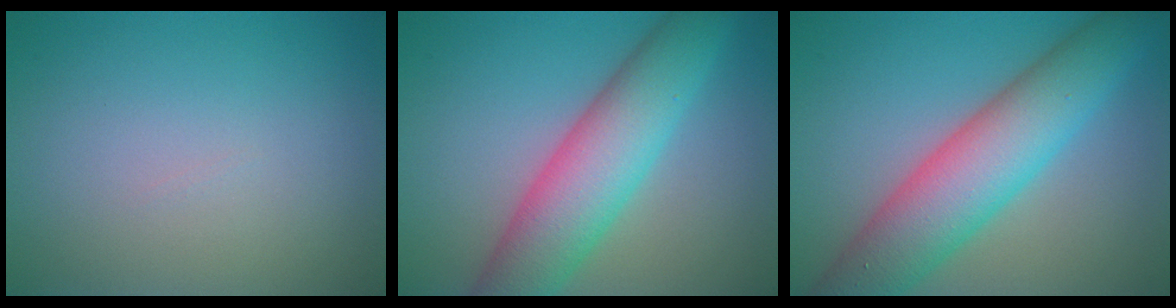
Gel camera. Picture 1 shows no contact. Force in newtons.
{"total": 8.1, "press": 8.1, "slide": 0.1}
{"total": 8.9, "press": 8.9, "slide": 0.2}